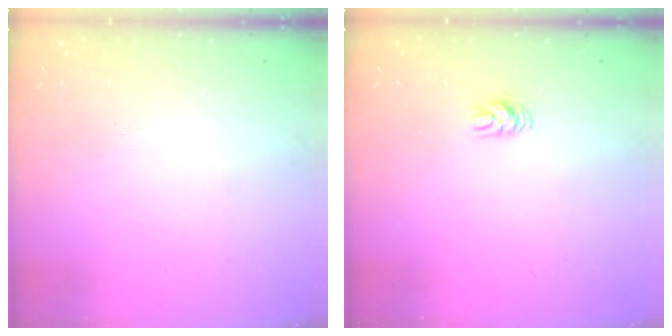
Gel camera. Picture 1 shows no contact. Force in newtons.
{"total": 5.1, "press": 5.1, "slide": 0.5}